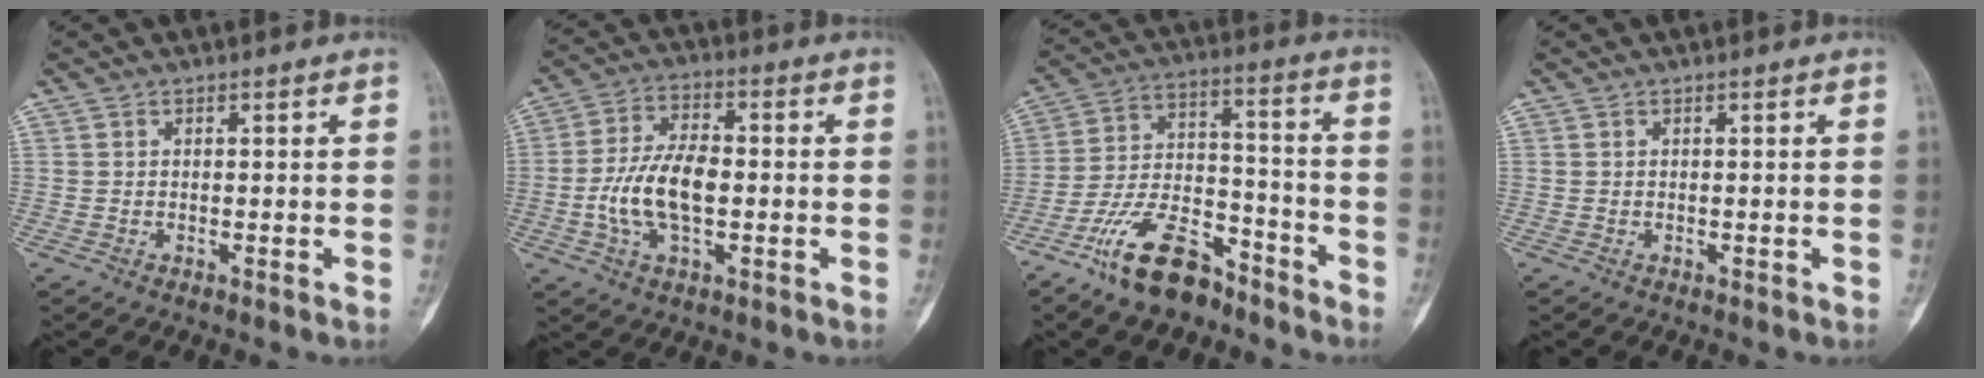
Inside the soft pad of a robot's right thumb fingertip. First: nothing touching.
{"total": 11.9, "force": [-1.6, 6.2, 10.0], "torque": [-0.190, 0.019, -0.034]}
{"total": 15.1, "force": [-10.6, 7.0, 8.1], "torque": [-0.131, 0.085, -0.196]}
{"total": 0.0}